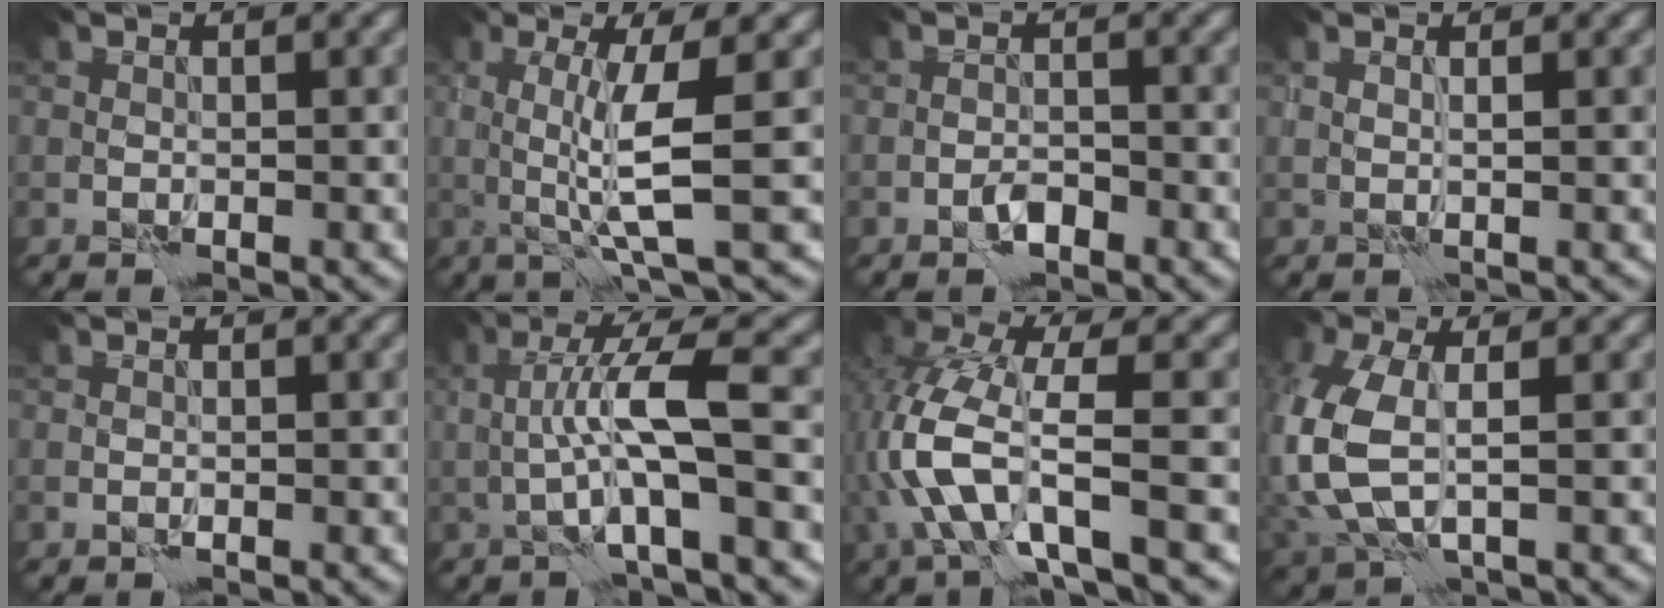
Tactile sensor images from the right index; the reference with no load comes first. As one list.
[{"total": 5.0, "force": [0.7, 0.4, 4.9], "torque": [-0.091, -0.006, 0.016]}, {"total": 1.2, "force": [-0.8, 0.5, 0.7], "torque": [-0.009, 0.003, -0.016]}, {"total": 0.9, "force": [0.7, -0.1, 0.6], "torque": [-0.011, -0.007, 0.015]}, {"total": 0.0}, {"total": 6.1, "force": [0.0, 0.7, 6.1], "torque": [-0.113, 0.015, 0.000]}, {"total": 7.0, "force": [-1.6, 2.3, 6.4], "torque": [-0.151, 0.003, -0.039]}, {"total": 6.9, "force": [0.3, 3.8, 5.7], "torque": [-0.166, -0.012, 0.005]}]